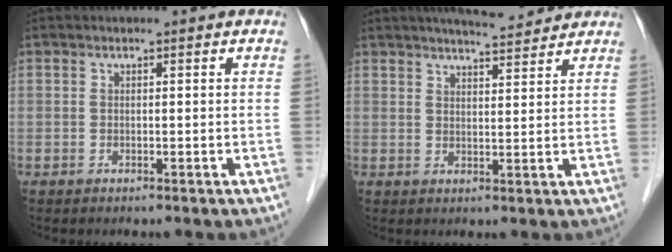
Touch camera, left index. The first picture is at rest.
{"total": 7.0, "force": [6.3, 1.0, 2.7], "torque": [-0.045, 0.012, 0.090]}